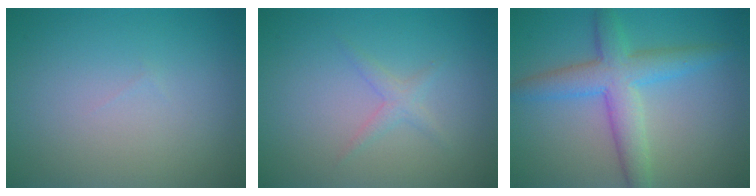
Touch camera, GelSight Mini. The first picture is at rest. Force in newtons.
{"total": 1.3, "press": 1.3, "slide": 0.1}
{"total": 5.3, "press": 5.3, "slide": 0.1}